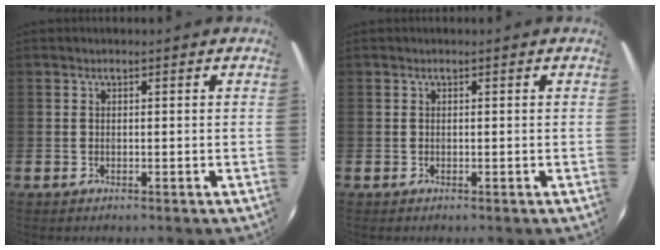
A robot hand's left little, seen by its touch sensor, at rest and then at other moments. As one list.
[{"total": 0.0}]